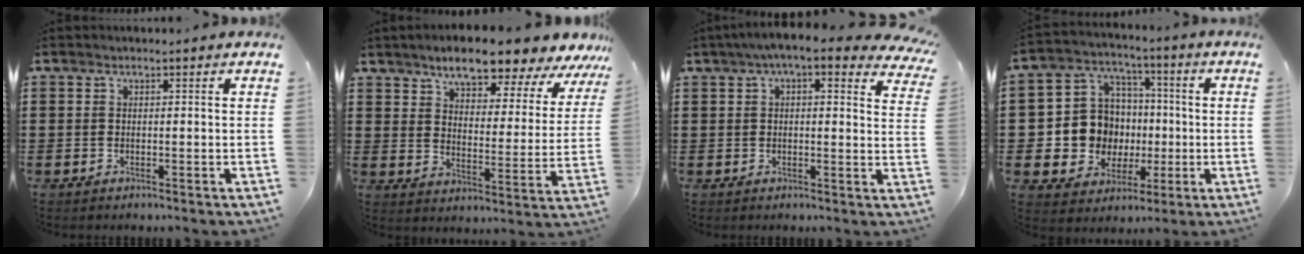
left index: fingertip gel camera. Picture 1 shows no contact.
{"total": 8.4, "force": [7.6, 1.3, 3.3], "torque": [-0.080, -0.039, 0.131]}
{"total": 5.5, "force": [4.1, 0.4, 3.6], "torque": [-0.081, -0.008, 0.070]}
{"total": 10.1, "force": [-0.3, 9.7, 2.9], "torque": [-0.098, 0.006, 0.007]}